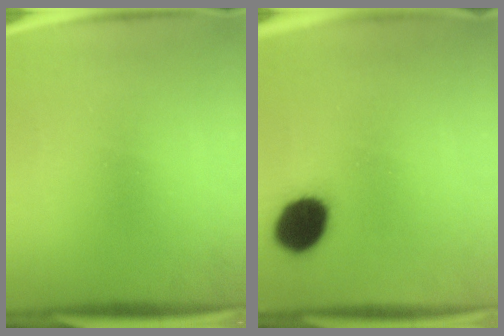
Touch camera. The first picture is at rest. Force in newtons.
{"total": 12.4}